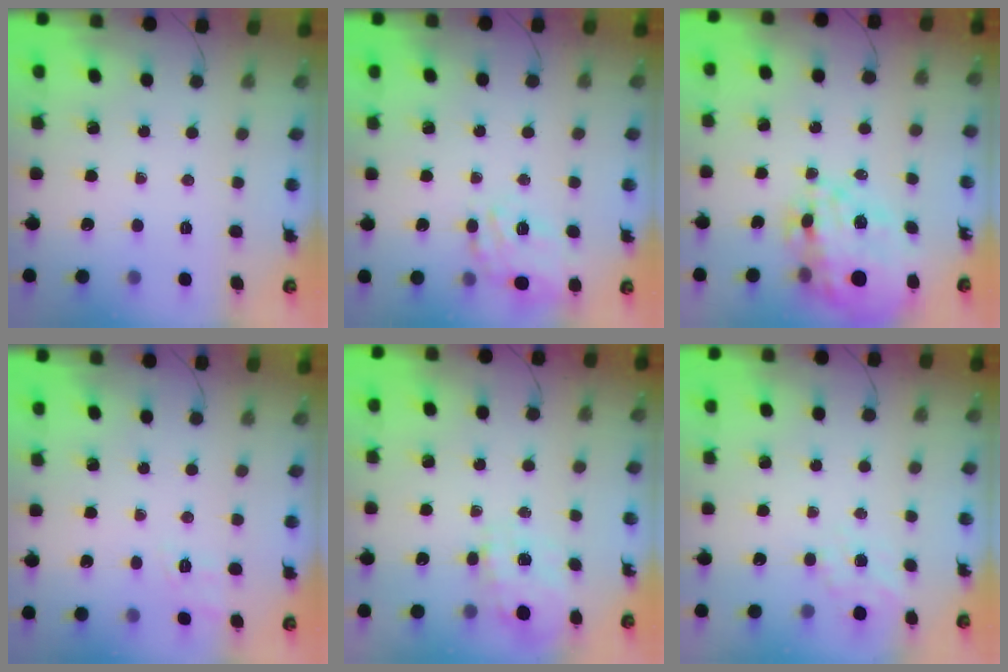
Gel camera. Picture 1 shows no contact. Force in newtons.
{"total": 17.0, "press": 16.8, "slide": 2.4}
{"total": 25.7, "press": 25.2, "slide": 5.1}
{"total": 3.1, "press": 2.4, "slide": 1.9}
{"total": 0.7, "press": 0.4, "slide": 0.6}
{"total": 5.3, "press": 5.2, "slide": 1.2}